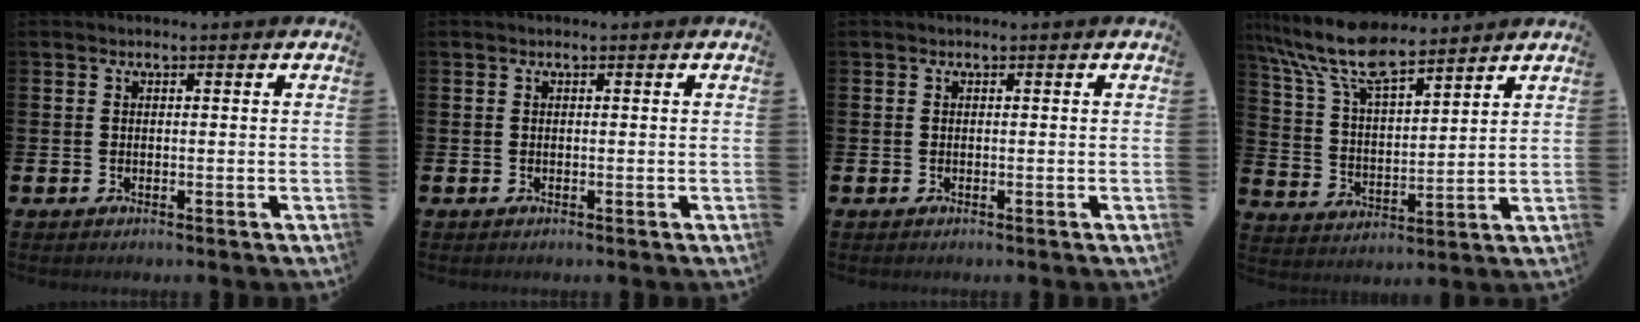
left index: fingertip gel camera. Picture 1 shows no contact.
{"total": 0.0}
{"total": 0.0}
{"total": 10.4, "force": [8.7, 2.7, 4.9], "torque": [-0.132, -0.036, 0.158]}